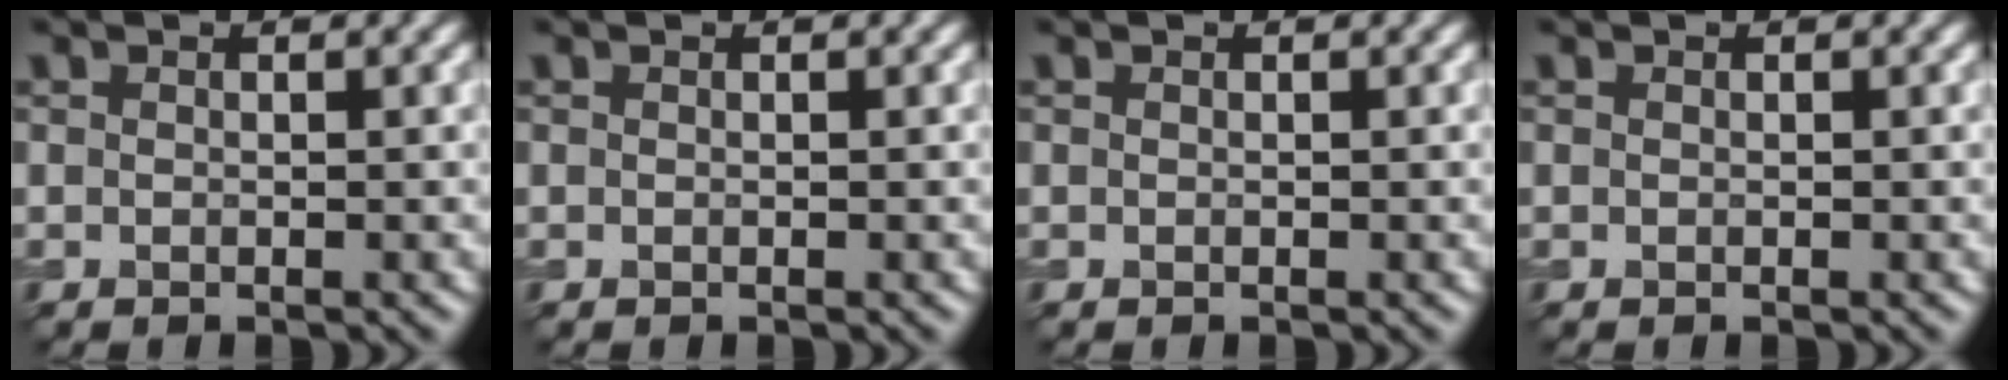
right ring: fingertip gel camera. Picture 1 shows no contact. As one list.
[{"total": 0.0}, {"total": 0.0}, {"total": 0.0}]